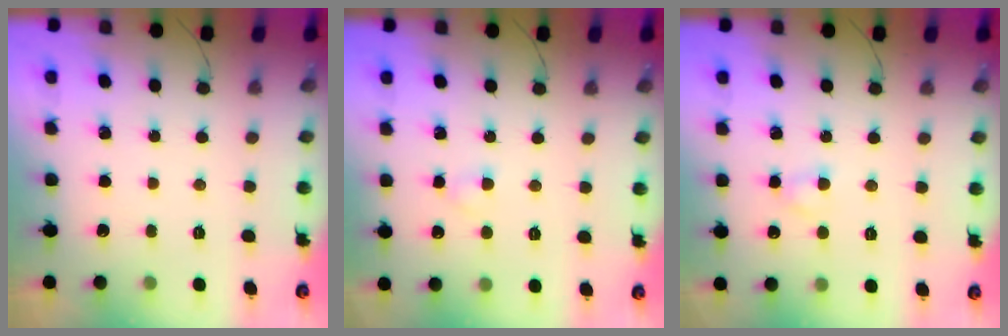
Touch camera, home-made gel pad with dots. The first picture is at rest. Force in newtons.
{"total": 1.9, "press": 1.7, "slide": 0.9}
{"total": 2.8, "press": 2.6, "slide": 1.0}